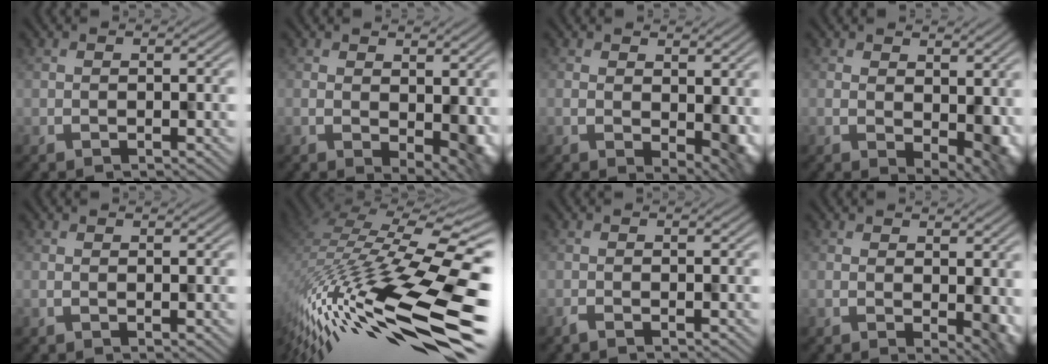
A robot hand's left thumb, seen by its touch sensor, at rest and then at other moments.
{"total": 5.3, "force": [-0.5, 2.7, 4.5], "torque": [-0.065, -0.019, 0.013]}
{"total": 5.0, "force": [-0.4, 2.5, 4.3], "torque": [-0.060, -0.018, 0.014]}
{"total": 6.3, "force": [-0.6, 3.5, 5.2], "torque": [-0.072, -0.021, 0.013]}
{"total": 0.6, "force": [0.2, 0.1, 0.5], "torque": [-0.008, 0.005, 0.000]}
{"total": 16.5, "force": [-5.7, 5.8, 14.3], "torque": [-0.297, -0.024, -0.089]}
{"total": 1.2, "force": [-0.9, 0.1, 0.7], "torque": [-0.013, -0.002, -0.020]}
{"total": 3.8, "force": [-0.4, 1.4, 3.5], "torque": [-0.051, -0.009, 0.012]}